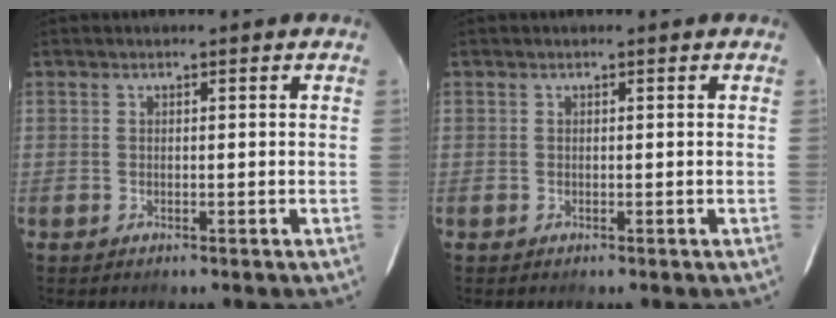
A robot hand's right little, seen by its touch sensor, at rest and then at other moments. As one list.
[{"total": 0.0}]